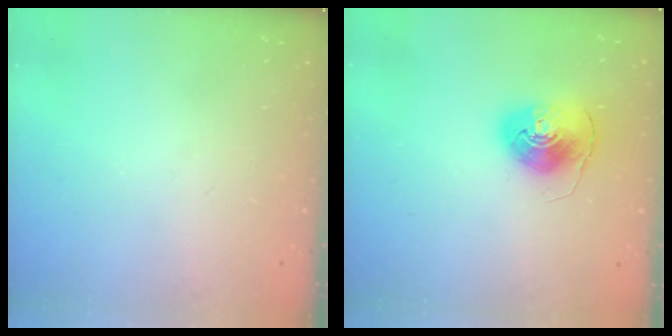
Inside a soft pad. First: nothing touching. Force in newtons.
{"total": 8.3, "press": 8.3, "slide": 0.5}